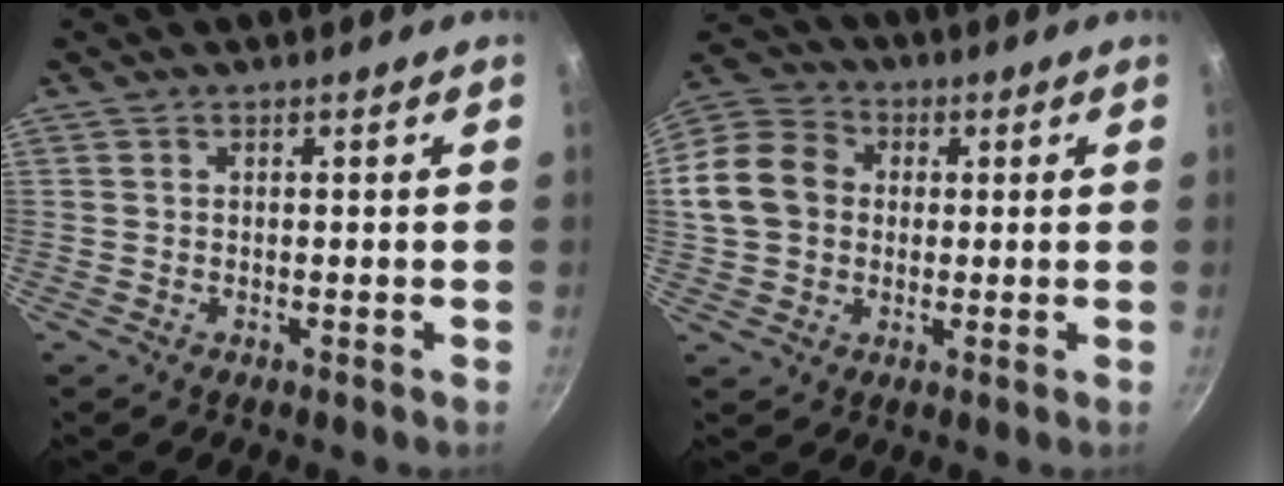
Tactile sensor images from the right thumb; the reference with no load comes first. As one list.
[{"total": 12.6, "force": [1.0, 10.5, 6.9], "torque": [-0.107, 0.024, 0.003]}]